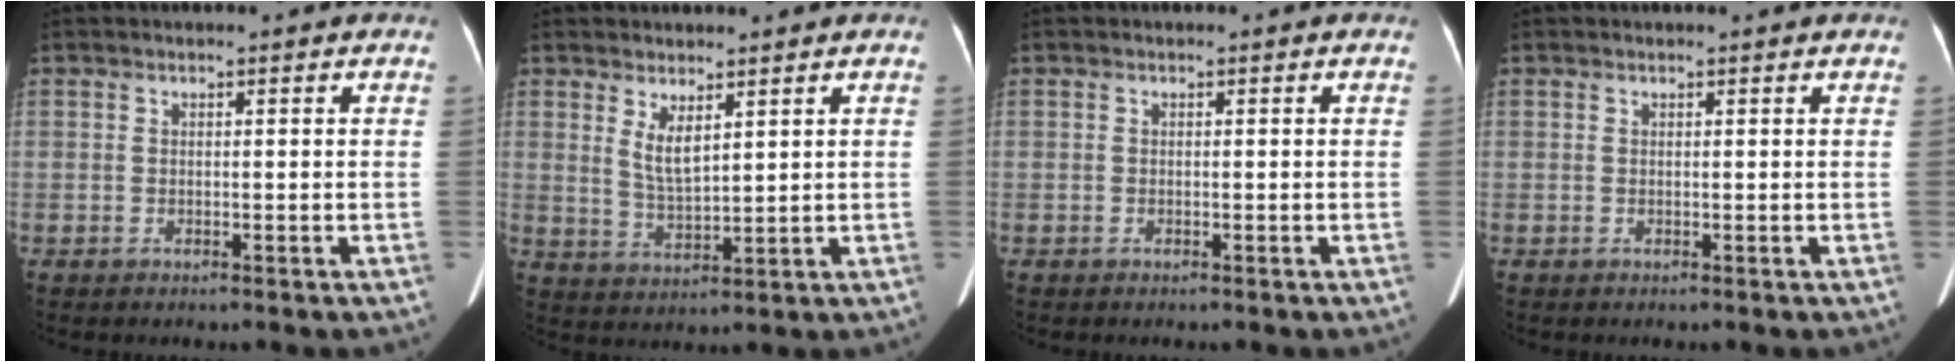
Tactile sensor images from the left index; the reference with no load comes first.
{"total": 4.0, "force": [2.3, 1.1, 3.1], "torque": [-0.066, -0.012, 0.054]}
{"total": 0.0}
{"total": 1.2, "force": [1.2, 0.0, 0.2], "torque": [-0.013, 0.008, 0.013]}